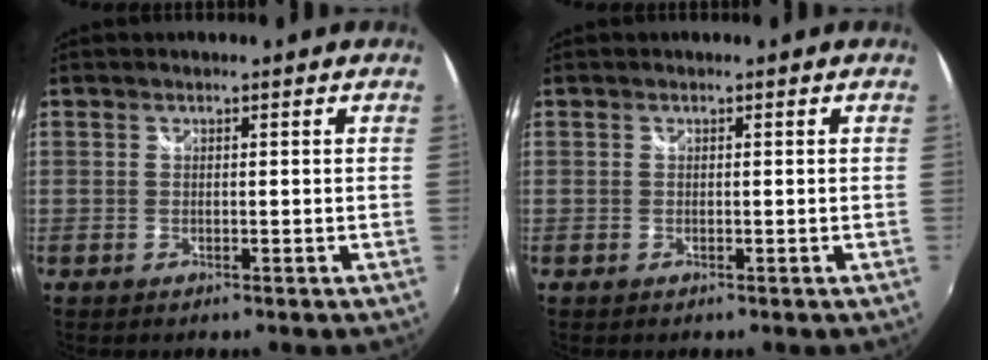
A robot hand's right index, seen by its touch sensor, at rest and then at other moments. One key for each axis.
{"total": 0.0}